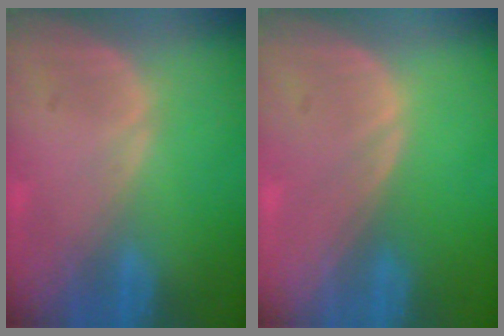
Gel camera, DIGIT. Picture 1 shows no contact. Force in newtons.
{"total": 0.0}